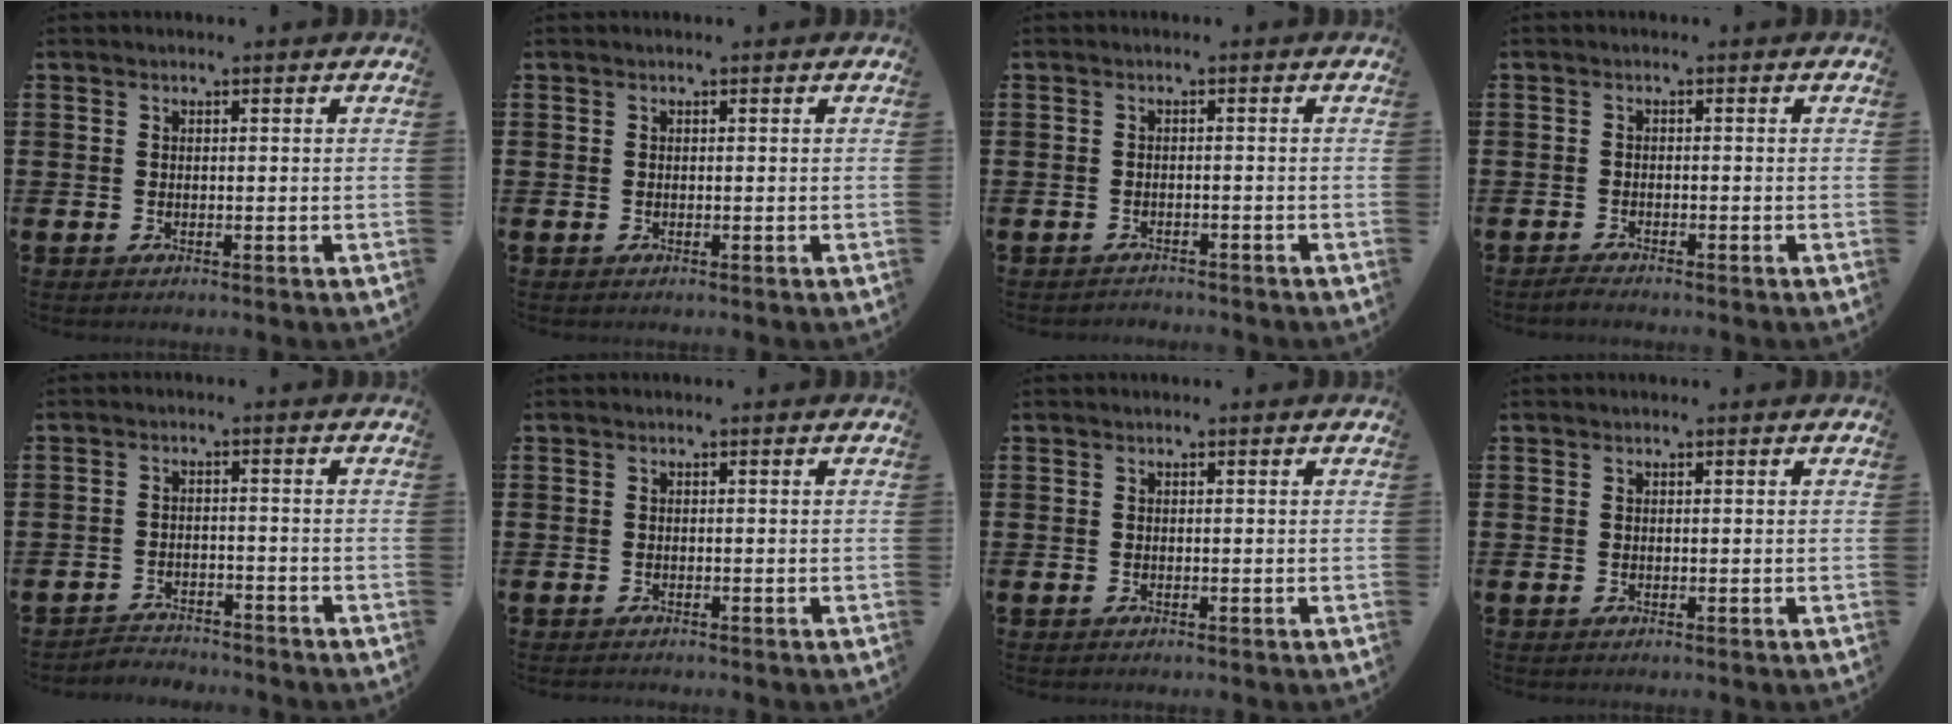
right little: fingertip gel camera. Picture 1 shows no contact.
{"total": 0.0}
{"total": 1.0, "force": [-1.0, 0.0, -0.1], "torque": [0.000, 0.003, -0.022]}
{"total": 1.0, "force": [-1.0, 0.1, 0.3], "torque": [-0.009, -0.001, -0.019]}
{"total": 2.5, "force": [-2.5, 0.3, -0.3], "torque": [-0.003, 0.002, -0.056]}
{"total": 0.0}
{"total": 0.0}
{"total": 0.0}